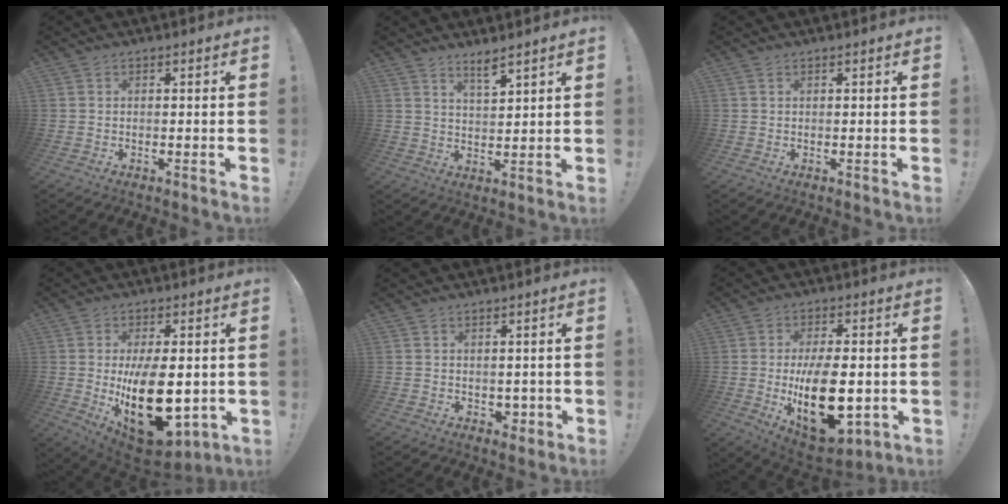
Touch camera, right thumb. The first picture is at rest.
{"total": 4.6, "force": [3.8, 0.4, 2.7], "torque": [-0.038, -0.027, 0.061]}
{"total": 0.0}
{"total": 20.7, "force": [-2.3, 11.7, 16.9], "torque": [-0.267, -0.017, -0.022]}
{"total": 3.1, "force": [0.8, 2.7, 1.3], "torque": [-0.006, -0.008, 0.015]}
{"total": 20.1, "force": [-2.6, 11.4, 16.4], "torque": [-0.257, -0.014, -0.032]}